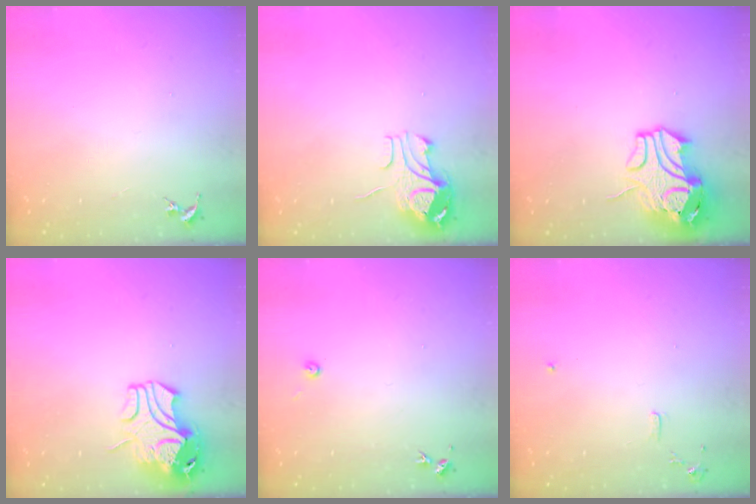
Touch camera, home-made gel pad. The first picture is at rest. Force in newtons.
{"total": 9.8, "press": 9.8, "slide": 1.2}
{"total": 12.8, "press": 12.7, "slide": 1.8}
{"total": 12.1, "press": 12.0, "slide": 1.8}
{"total": 3.5, "press": 3.5, "slide": 0.3}
{"total": 6.0, "press": 6.0, "slide": 0.7}